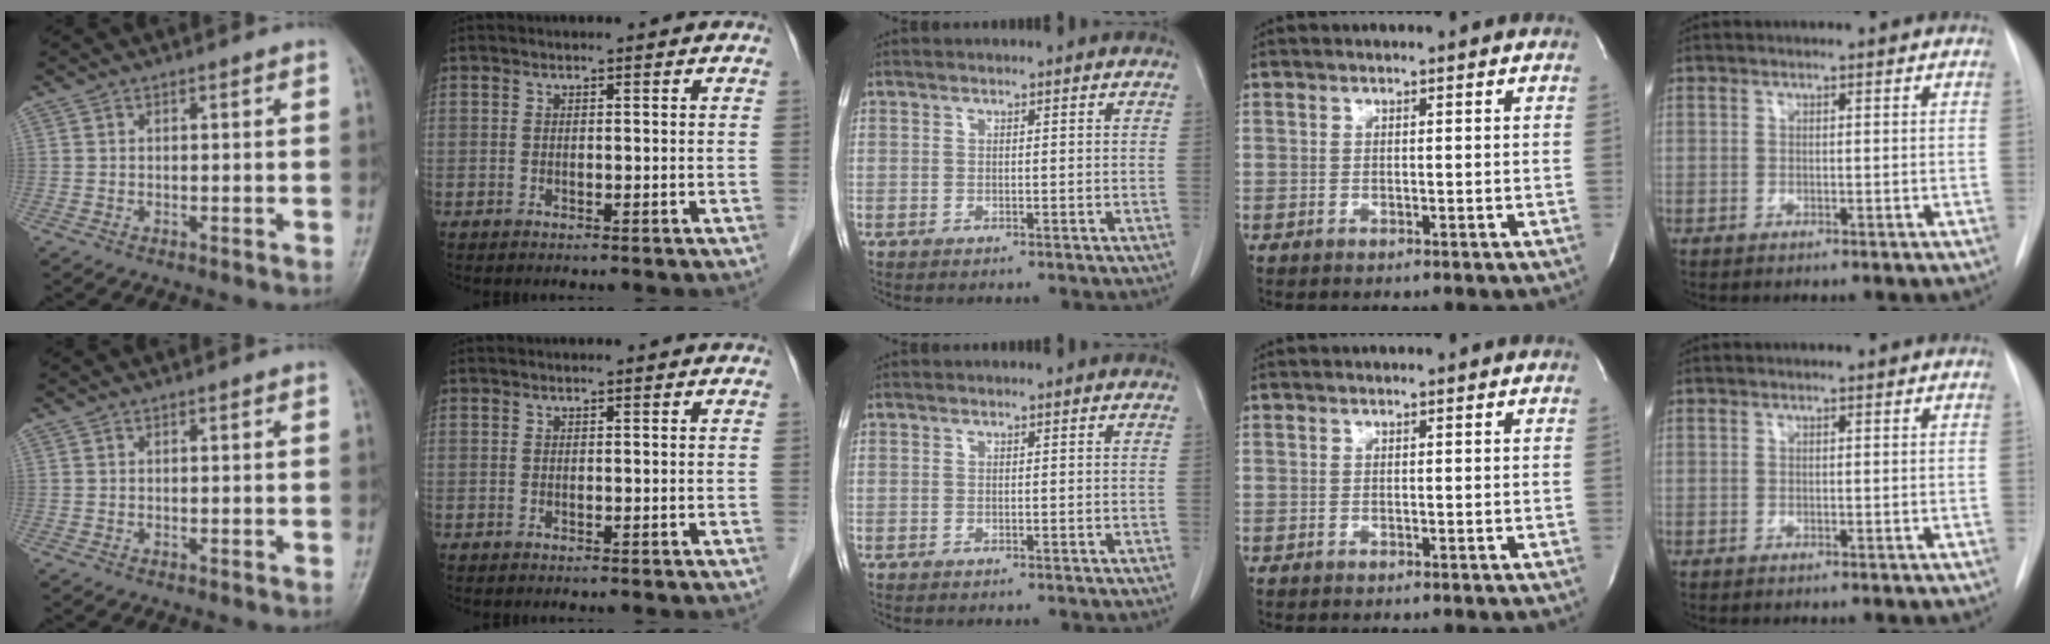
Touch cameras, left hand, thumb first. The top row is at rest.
{}